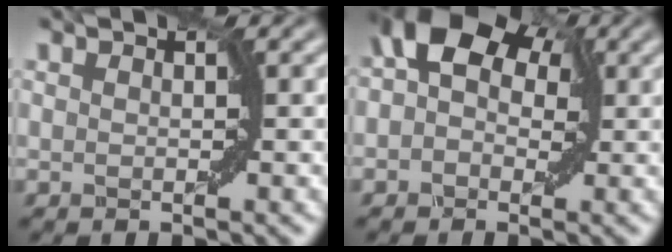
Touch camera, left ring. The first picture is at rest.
{"total": 6.9, "force": [1.9, 4.8, 4.6], "torque": [-0.064, 0.030, 0.010]}